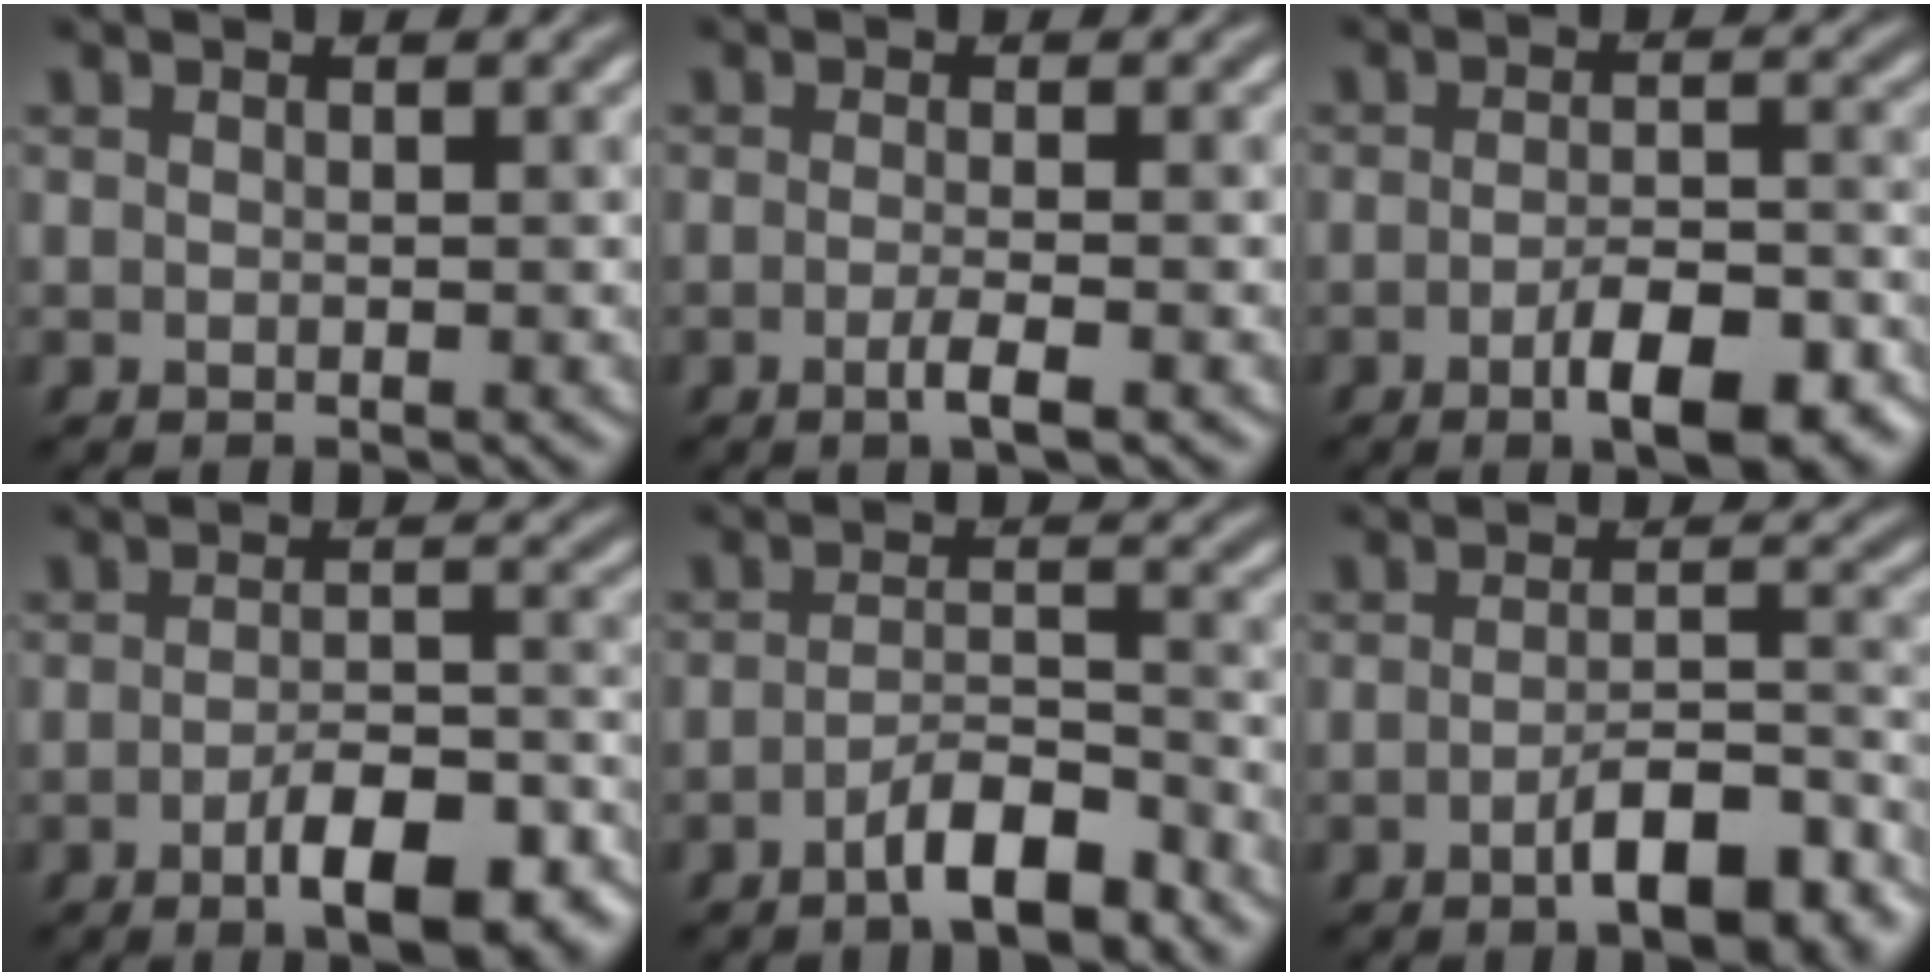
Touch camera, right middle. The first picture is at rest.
{"total": 2.1, "force": [-0.8, 0.5, 1.9], "torque": [-0.029, 0.001, -0.019]}
{"total": 7.2, "force": [-3.6, 2.3, 5.7], "torque": [-0.088, -0.001, -0.051]}
{"total": 7.9, "force": [-4.2, 2.6, 6.1], "torque": [-0.092, 0.001, -0.062]}
{"total": 4.6, "force": [-3.0, 1.3, 3.3], "torque": [-0.055, 0.005, -0.054]}
{"total": 6.2, "force": [-3.5, 1.8, 4.8], "torque": [-0.073, 0.005, -0.053]}